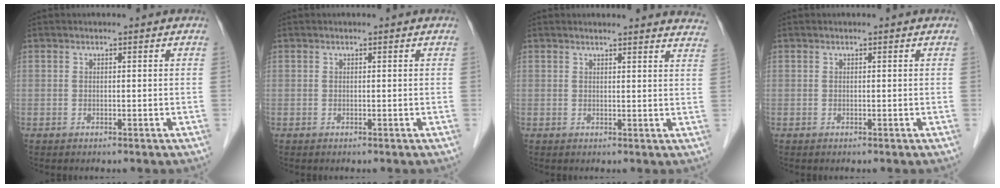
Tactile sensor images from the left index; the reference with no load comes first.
{"total": 0.0}
{"total": 12.7, "force": [12.5, 1.1, 2.5], "torque": [-0.005, -0.041, 0.111]}
{"total": 0.0}